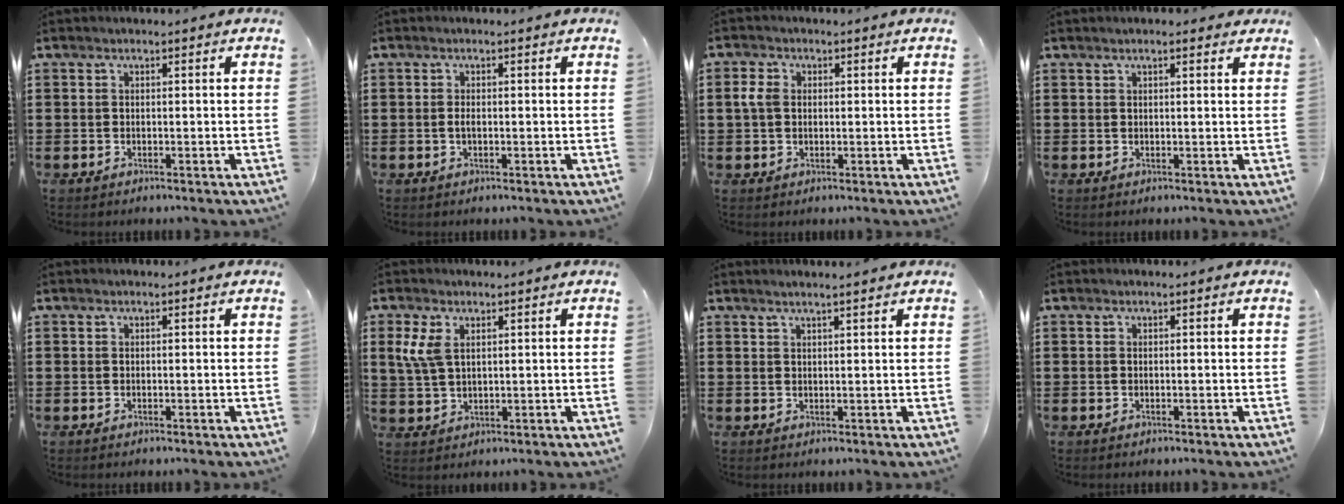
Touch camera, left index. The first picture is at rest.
{"total": 1.1, "force": [-0.1, 0.3, 1.0], "torque": [-0.021, -0.003, -0.001]}
{"total": 2.8, "force": [0.5, 2.0, 1.8], "torque": [-0.048, 0.007, 0.006]}
{"total": 1.4, "force": [1.0, 0.2, 1.0], "torque": [-0.020, 0.001, 0.019]}
{"total": 0.0}
{"total": 5.0, "force": [1.9, 2.7, 3.7], "torque": [-0.104, -0.001, 0.028]}
{"total": 1.6, "force": [1.4, -0.3, 0.7], "torque": [-0.013, -0.001, 0.027]}
{"total": 0.0}